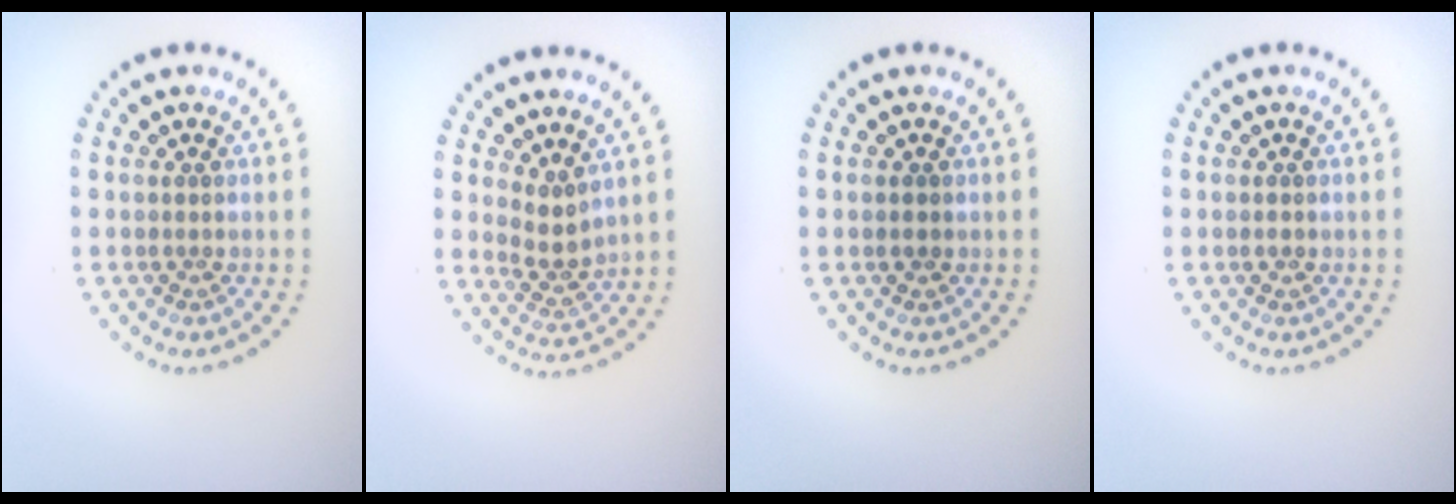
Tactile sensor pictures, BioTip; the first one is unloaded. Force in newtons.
{"total": 2.2, "press": 1.7, "slide": 1.3}
{"total": 0.9, "press": 0.9, "slide": 0.2}
{"total": 0.7, "press": 0.7, "slide": 0.1}